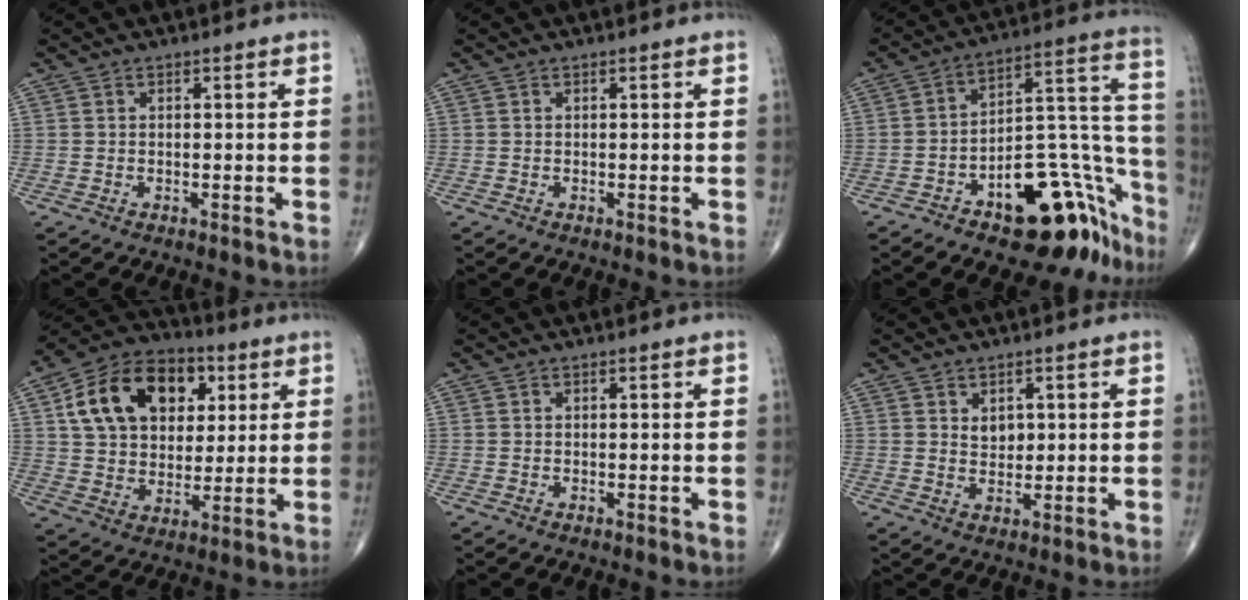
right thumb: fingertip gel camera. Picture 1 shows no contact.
{"total": 0.0}
{"total": 22.9, "force": [-13.5, 10.7, 15.1], "torque": [-0.096, 0.132, -0.188]}
{"total": 18.9, "force": [6.1, 13.1, 12.1], "torque": [-0.181, 0.003, 0.102]}
{"total": 0.0}
{"total": 3.0, "force": [1.0, 2.1, 1.8], "torque": [-0.016, -0.009, 0.020]}